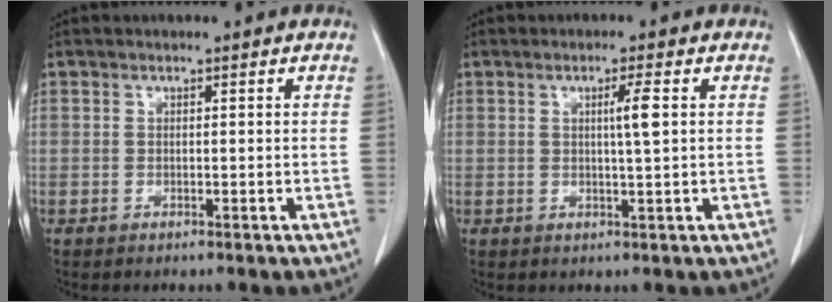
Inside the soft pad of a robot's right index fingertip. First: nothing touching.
{"total": 3.2, "force": [0.7, -0.3, 3.1], "torque": [-0.053, -0.003, 0.011]}